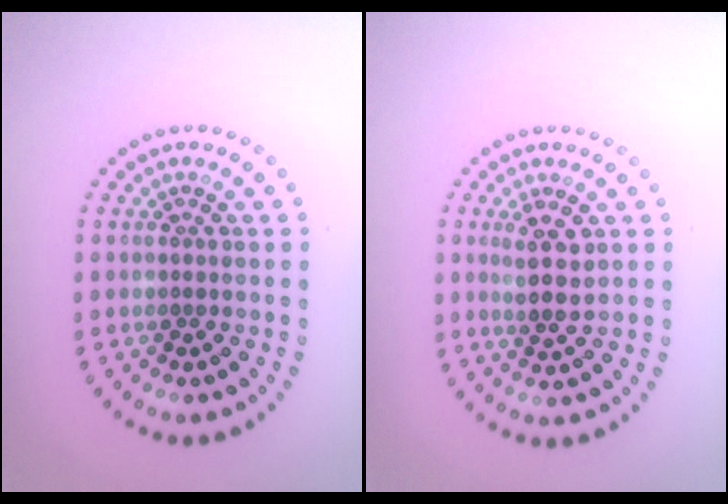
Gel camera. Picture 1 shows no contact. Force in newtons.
{"total": 2.7, "press": 2.4, "slide": 1.1}